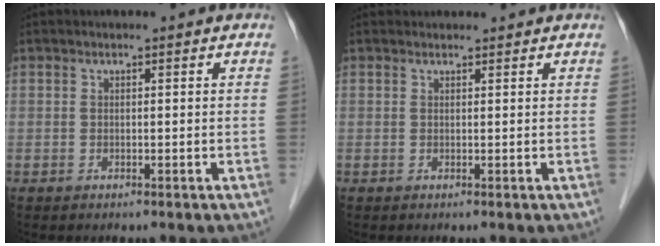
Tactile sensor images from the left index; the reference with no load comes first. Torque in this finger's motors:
{"motor_torque": [0.07, 0.02, -0.07, -0.01]}